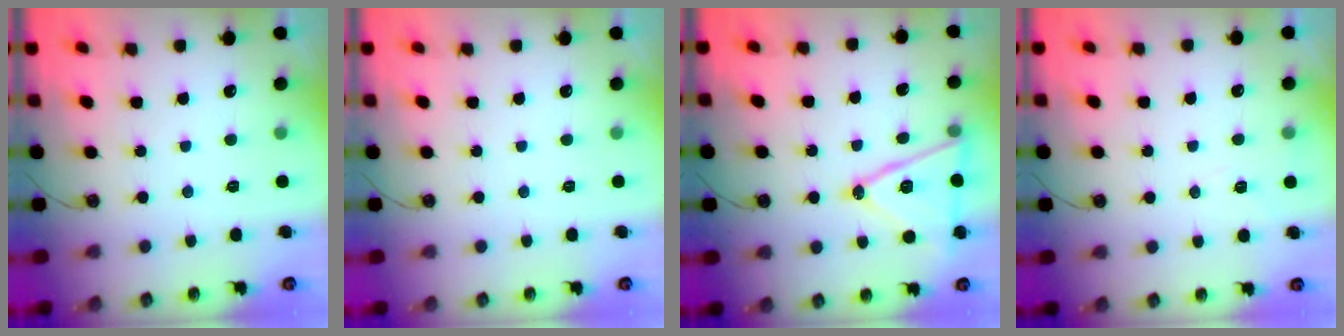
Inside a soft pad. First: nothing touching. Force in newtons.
{"total": 0.0}
{"total": 15.6, "press": 15.1, "slide": 3.6}
{"total": 7.3, "press": 5.7, "slide": 4.5}